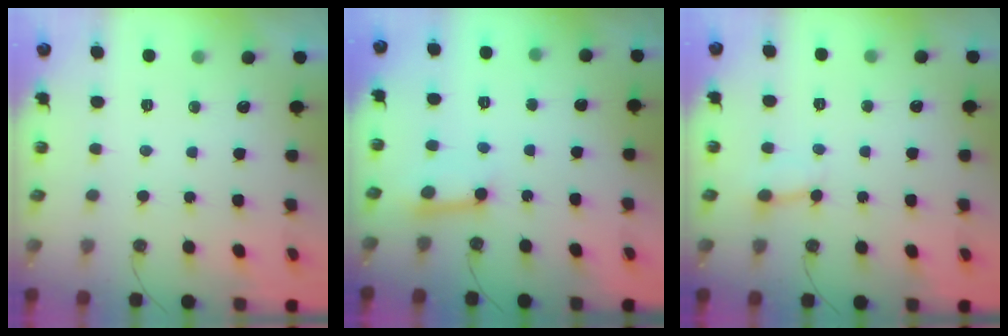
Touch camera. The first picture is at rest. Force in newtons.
{"total": 8.6, "press": 8.5, "slide": 0.9}
{"total": 2.7, "press": 2.7, "slide": 0.4}